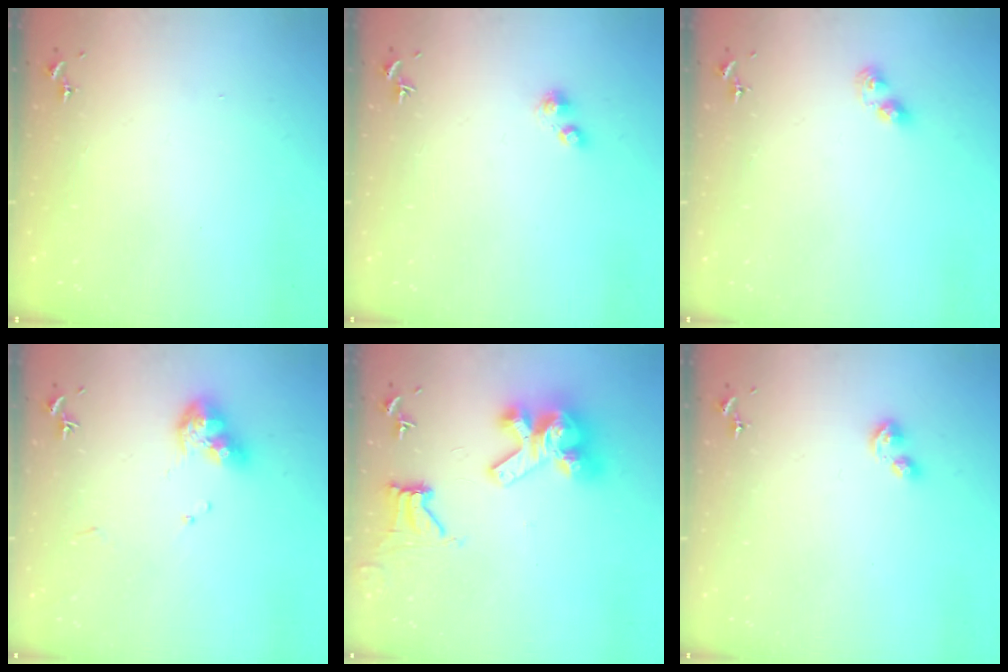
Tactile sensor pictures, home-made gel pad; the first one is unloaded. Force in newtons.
{"total": 2.4, "press": 2.3, "slide": 0.3}
{"total": 5.0, "press": 5.0, "slide": 0.4}
{"total": 10.4, "press": 10.4, "slide": 1.2}
{"total": 14.3, "press": 14.3, "slide": 1.6}
{"total": 4.4, "press": 4.3, "slide": 0.5}